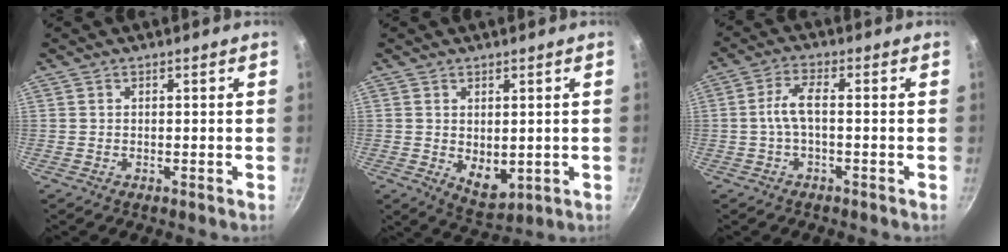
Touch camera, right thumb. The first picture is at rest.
{"total": 6.0, "force": [0.3, 3.8, 4.6], "torque": [-0.054, -0.018, 0.019]}
{"total": 4.6, "force": [-0.9, 1.5, 4.3], "torque": [-0.100, 0.019, -0.024]}